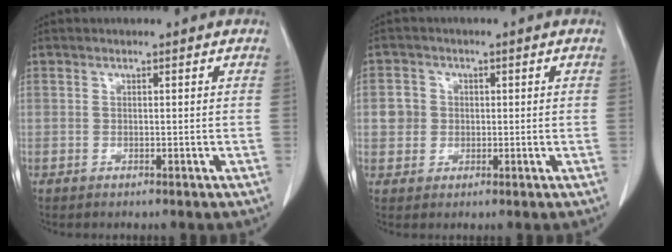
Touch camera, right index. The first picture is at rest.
{"total": 3.5, "force": [0.3, 3.4, 0.7], "torque": [-0.007, 0.013, 0.009]}